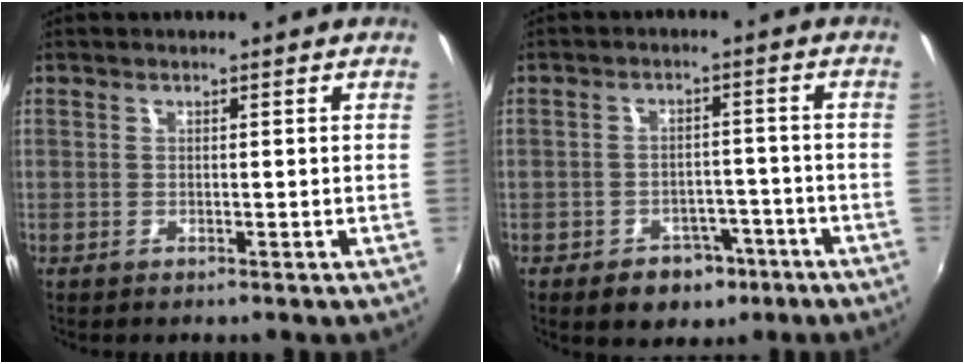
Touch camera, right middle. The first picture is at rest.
{"total": 7.7, "force": [-4.6, 5.4, 3.0], "torque": [-0.069, 0.014, -0.044]}